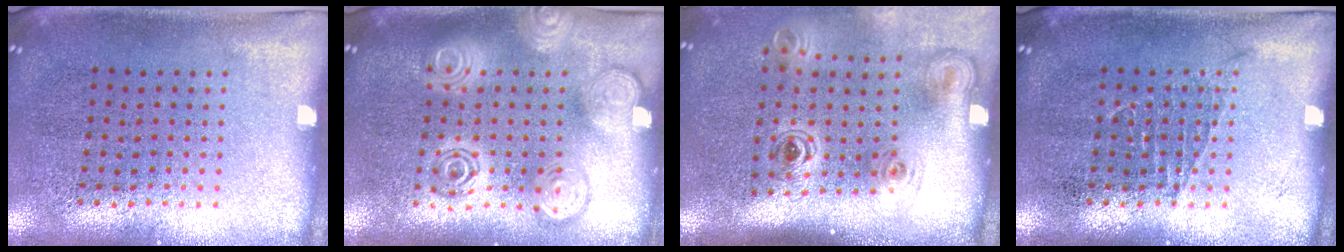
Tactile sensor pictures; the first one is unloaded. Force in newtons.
{"total": 2.6, "press": 2.6, "slide": 0.3}
{"total": 2.2, "press": 1.5, "slide": 1.6}
{"total": 0.6, "press": 0.6, "slide": 0.1}